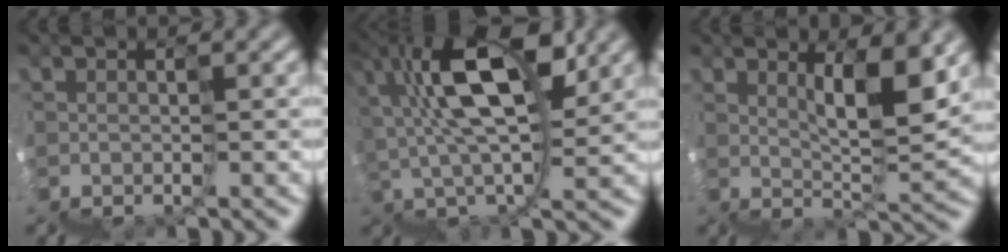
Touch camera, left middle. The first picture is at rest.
{"total": 9.3, "force": [4.8, 3.5, 7.2], "torque": [-0.137, 0.035, 0.065]}
{"total": 4.1, "force": [3.5, -0.3, 2.2], "torque": [-0.035, 0.019, 0.056]}